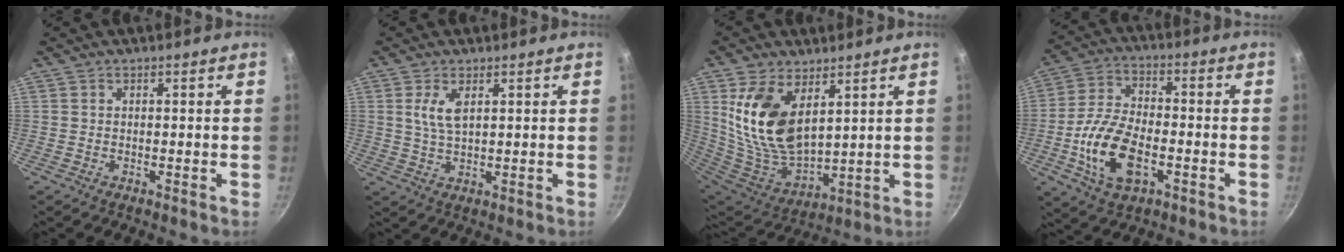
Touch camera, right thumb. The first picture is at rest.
{"total": 4.8, "force": [1.7, 2.1, 3.9], "torque": [-0.075, -0.009, 0.034]}
{"total": 17.0, "force": [6.2, 9.5, 12.7], "torque": [-0.240, -0.056, 0.135]}
{"total": 14.2, "force": [-4.1, 7.8, 11.1], "torque": [-0.209, 0.025, -0.079]}